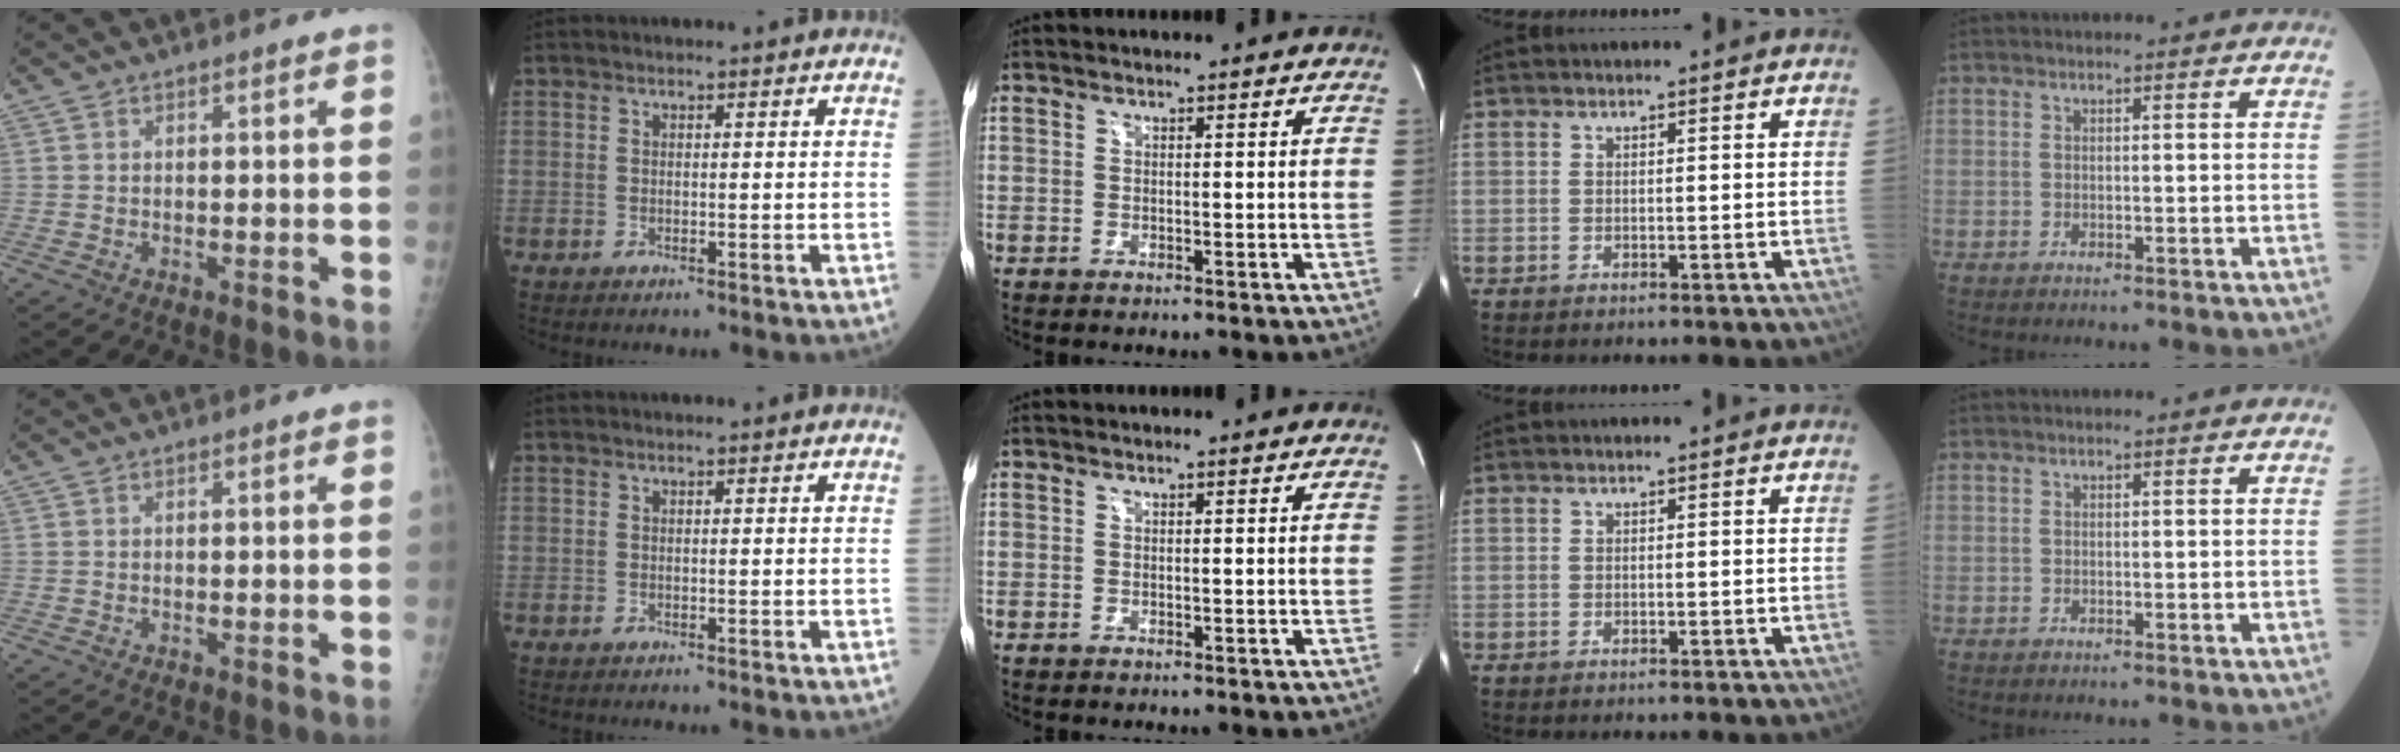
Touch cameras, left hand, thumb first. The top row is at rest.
{}